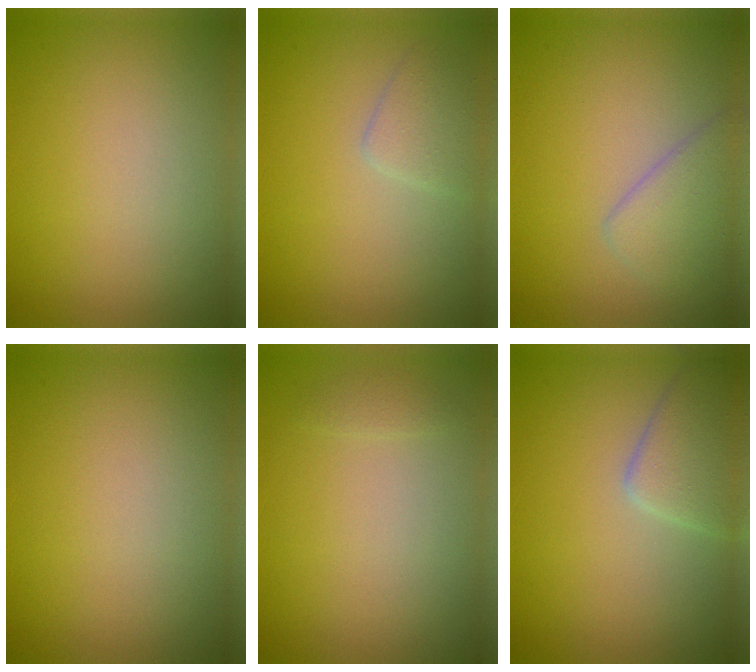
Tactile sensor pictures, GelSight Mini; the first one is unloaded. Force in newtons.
{"total": 1.9, "press": 1.9, "slide": 0.0}
{"total": 2.6, "press": 2.6, "slide": 0.1}
{"total": 0.0}
{"total": 0.7, "press": 0.7, "slide": 0.0}
{"total": 3.6, "press": 3.6, "slide": 0.1}